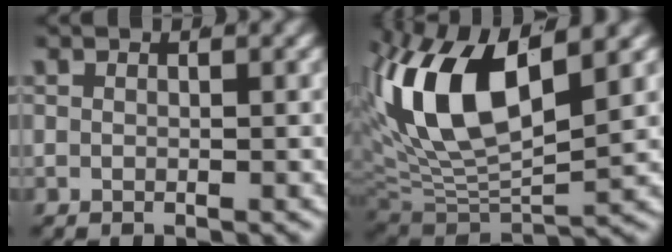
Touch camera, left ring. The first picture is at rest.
{"total": 11.8, "force": [2.5, 6.7, 9.4], "torque": [-0.214, -0.011, 0.053]}